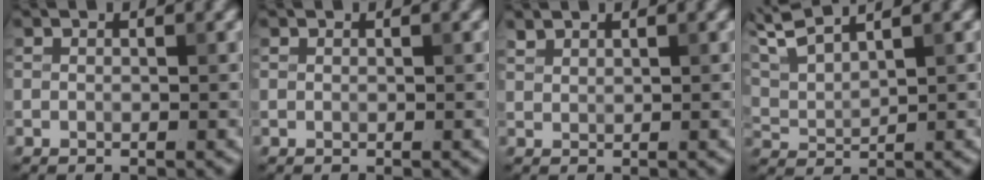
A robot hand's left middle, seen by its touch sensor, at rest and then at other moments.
{"total": 0.0}
{"total": 1.0, "force": [1.0, 0.3, 0.1], "torque": [-0.005, 0.002, 0.025]}
{"total": 5.4, "force": [4.5, 1.0, 2.8], "torque": [-0.071, 0.019, 0.082]}